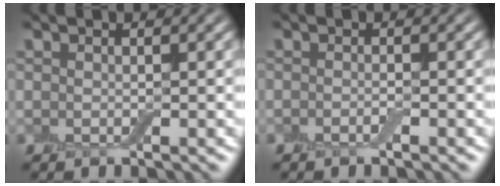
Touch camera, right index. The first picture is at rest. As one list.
[{"total": 0.6, "force": [-0.5, 0.0, 0.4], "torque": [-0.009, 0.002, -0.010]}]